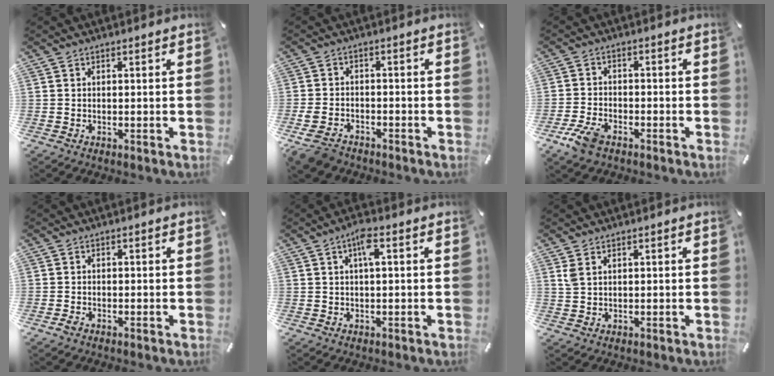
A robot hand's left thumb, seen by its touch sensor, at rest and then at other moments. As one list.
[{"total": 5.6, "force": [-4.3, 2.9, 1.9], "torque": [-0.053, 0.010, -0.084]}, {"total": 5.9, "force": [-3.7, 3.1, 3.4], "torque": [-0.084, 0.009, -0.070]}, {"total": 0.8, "force": [-0.6, 0.3, 0.4], "torque": [-0.008, -0.001, -0.011]}, {"total": 4.5, "force": [1.3, 1.1, 4.2], "torque": [-0.084, 0.007, 0.019]}, {"total": 2.1, "force": [1.2, 1.3, 1.1], "torque": [-0.025, 0.001, 0.023]}]